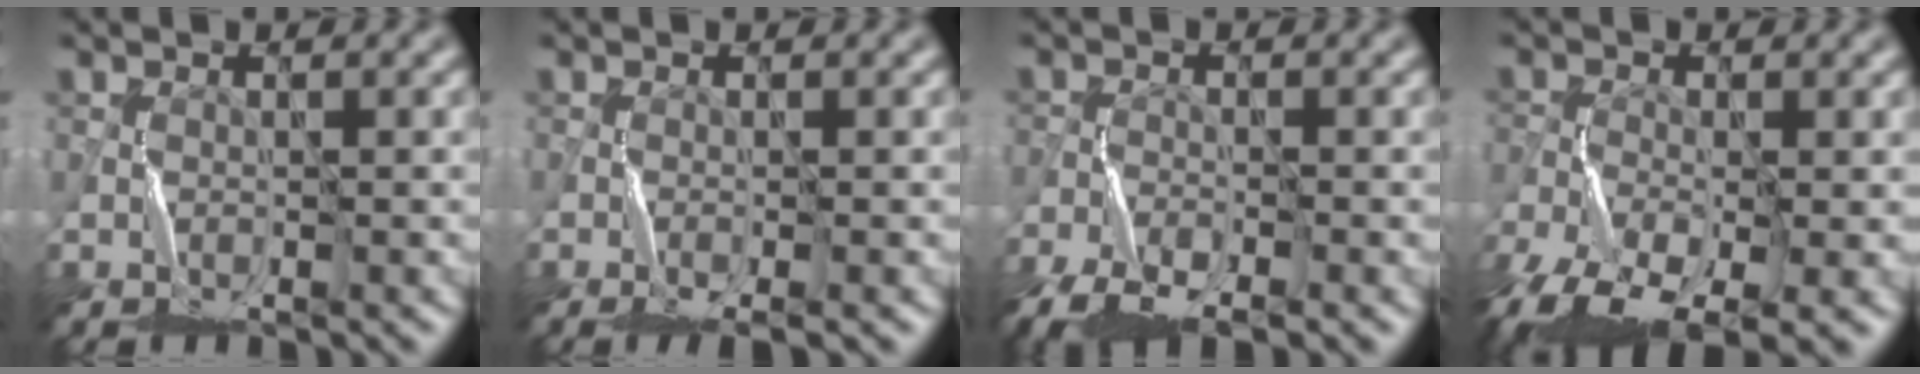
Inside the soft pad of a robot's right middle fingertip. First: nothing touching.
{"total": 2.8, "force": [-1.6, 0.6, 2.2], "torque": [-0.032, 0.001, -0.028]}
{"total": 7.3, "force": [-5.5, 2.3, 4.2], "torque": [-0.082, -0.029, -0.105]}
{"total": 10.0, "force": [-6.1, 4.2, 6.7], "torque": [-0.141, -0.031, -0.115]}